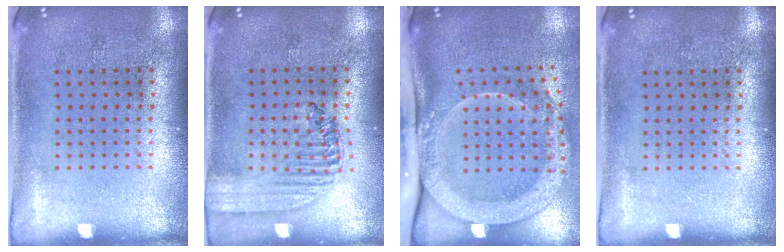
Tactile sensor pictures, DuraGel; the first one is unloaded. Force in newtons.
{"total": 1.5, "press": 1.3, "slide": 0.7}
{"total": 3.1, "press": 2.2, "slide": 2.1}
{"total": 0.0}